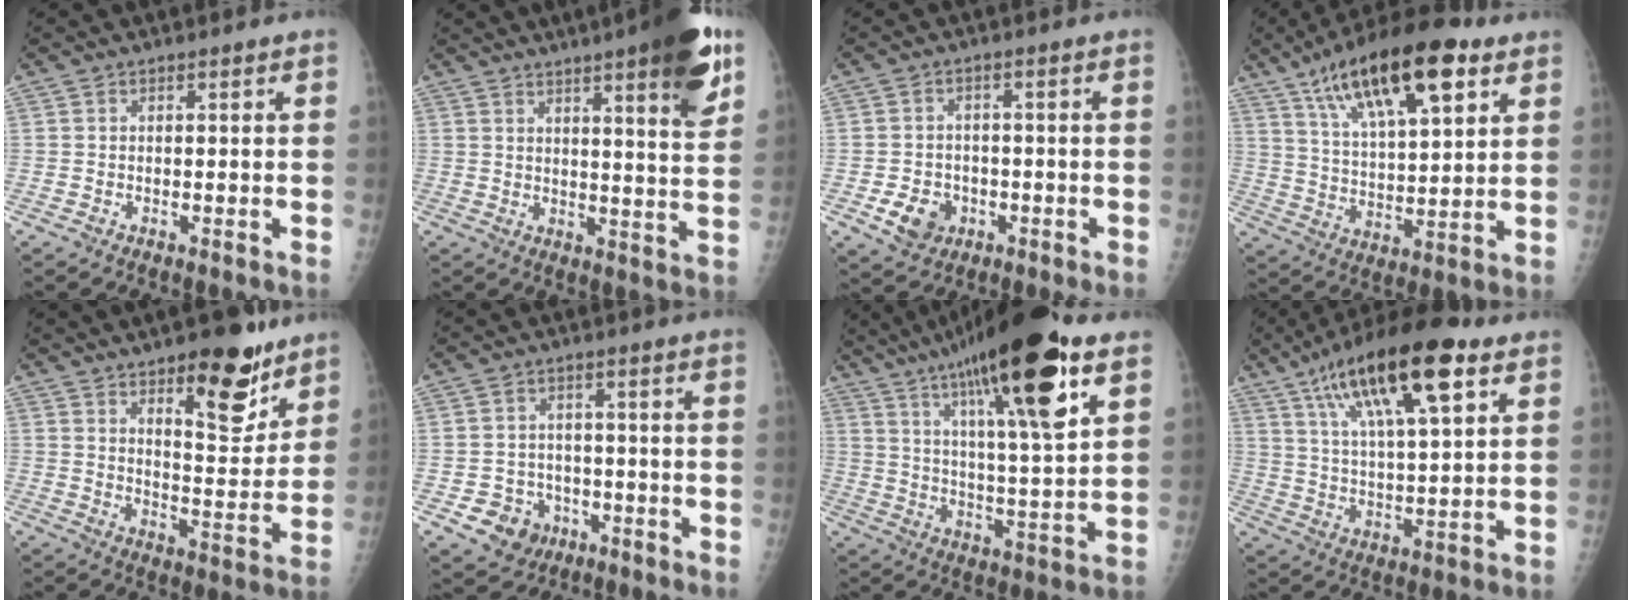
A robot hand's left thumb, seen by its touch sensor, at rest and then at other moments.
{"total": 14.6, "force": [8.3, 2.3, 11.8], "torque": [-0.142, -0.037, 0.108]}
{"total": 6.0, "force": [-2.2, 4.9, 2.7], "torque": [-0.030, 0.010, -0.031]}
{"total": 21.0, "force": [11.1, 7.4, 16.2], "torque": [-0.249, -0.023, 0.191]}
{"total": 14.7, "force": [9.2, 5.6, 10.0], "torque": [-0.096, -0.061, 0.137]}
{"total": 7.2, "force": [-3.2, 6.2, 1.7], "torque": [-0.007, 0.022, -0.040]}
{"total": 24.2, "force": [13.4, 4.5, 19.6], "torque": [-0.317, -0.031, 0.217]}
{"total": 20.8, "force": [10.7, 6.3, 16.7], "torque": [-0.271, -0.015, 0.182]}